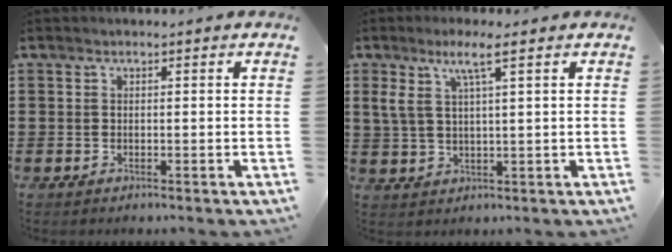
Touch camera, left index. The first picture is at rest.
{"total": 5.5, "force": [2.4, 0.8, 4.8], "torque": [-0.102, 0.002, 0.039]}